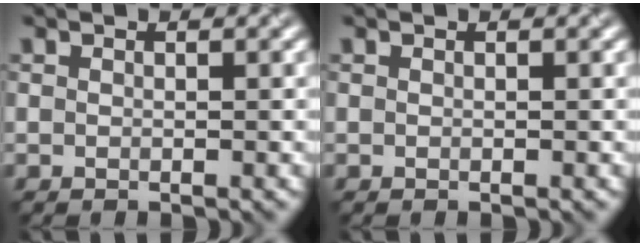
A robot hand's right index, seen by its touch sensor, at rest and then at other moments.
{"total": 0.0}